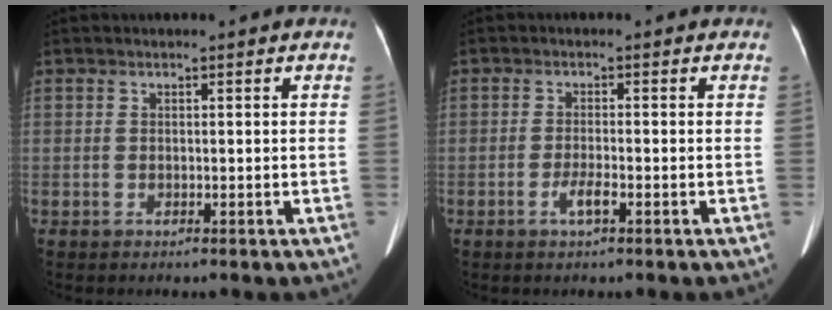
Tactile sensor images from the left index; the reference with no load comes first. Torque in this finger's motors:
{"motor_torque": [-0.01, -0.27, -0.01, 0.00]}